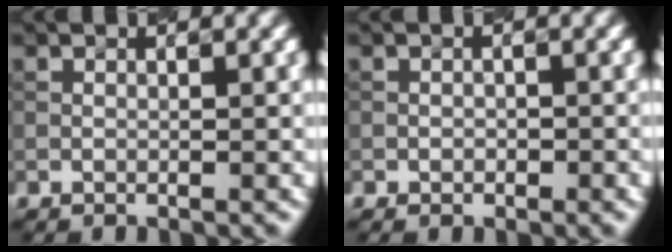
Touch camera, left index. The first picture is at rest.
{"total": 1.0, "force": [-0.4, 0.7, 0.5], "torque": [-0.005, -0.002, -0.008]}